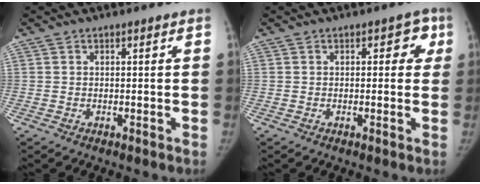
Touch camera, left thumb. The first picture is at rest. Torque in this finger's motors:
{"motor_torque": [0.05, -0.20, 0.49, -0.18, -0.06]}